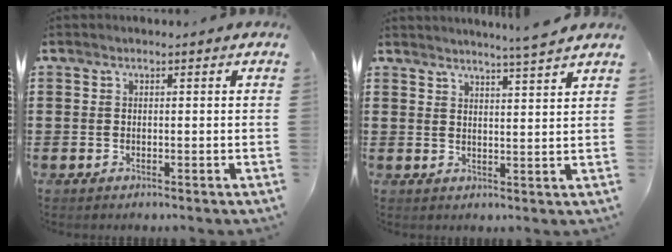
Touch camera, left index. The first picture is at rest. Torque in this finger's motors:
{"motor_torque": [0.64, -0.64, 0.15, 0.03]}